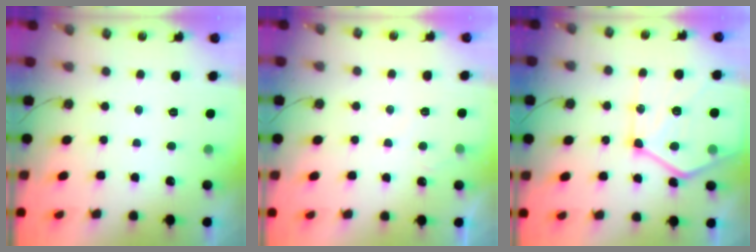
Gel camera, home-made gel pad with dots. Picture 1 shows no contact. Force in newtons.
{"total": 4.6, "press": 4.5, "slide": 0.6}
{"total": 18.3, "press": 18.3, "slide": 1.6}